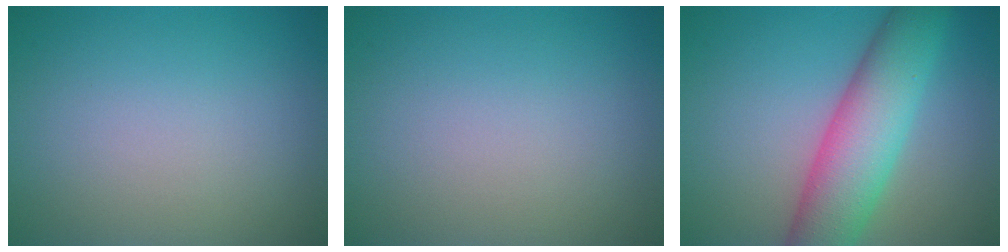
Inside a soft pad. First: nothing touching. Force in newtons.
{"total": 0.0}
{"total": 8.2, "press": 8.2, "slide": 0.5}